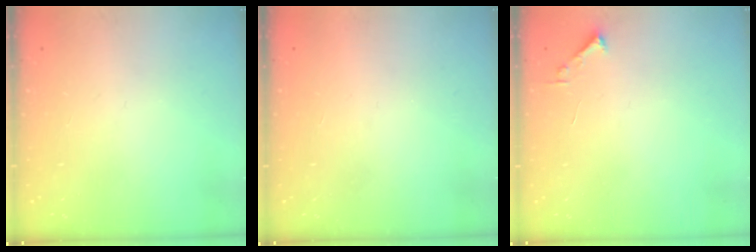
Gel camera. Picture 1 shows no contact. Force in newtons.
{"total": 1.5, "press": 1.5, "slide": 0.1}
{"total": 1.7, "press": 1.7, "slide": 0.2}